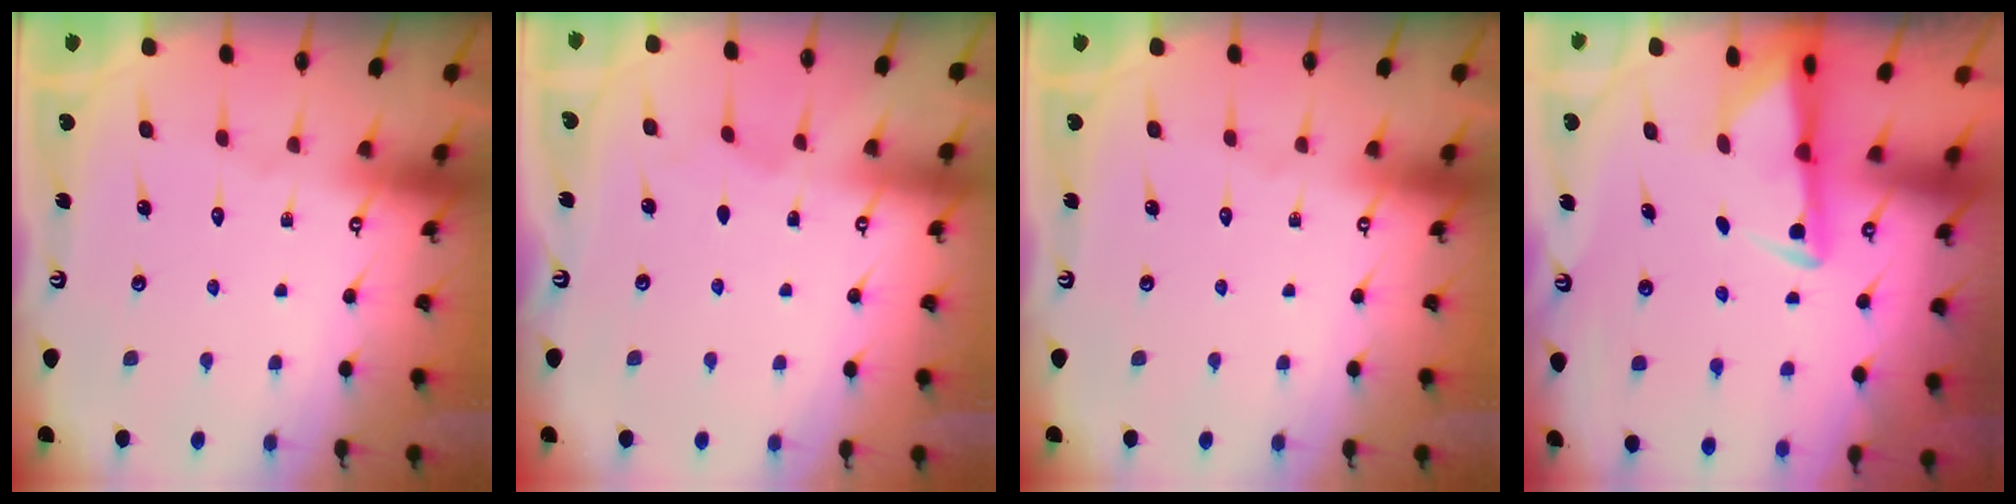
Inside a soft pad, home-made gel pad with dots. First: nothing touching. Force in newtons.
{"total": 2.7, "press": 2.7, "slide": 0.2}
{"total": 0.0}
{"total": 3.0, "press": 2.9, "slide": 0.7}